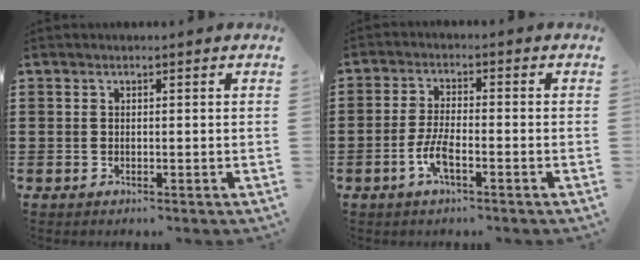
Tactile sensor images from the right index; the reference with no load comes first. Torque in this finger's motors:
{"motor_torque": [1.67, 0.47, 0.64, 0.18]}